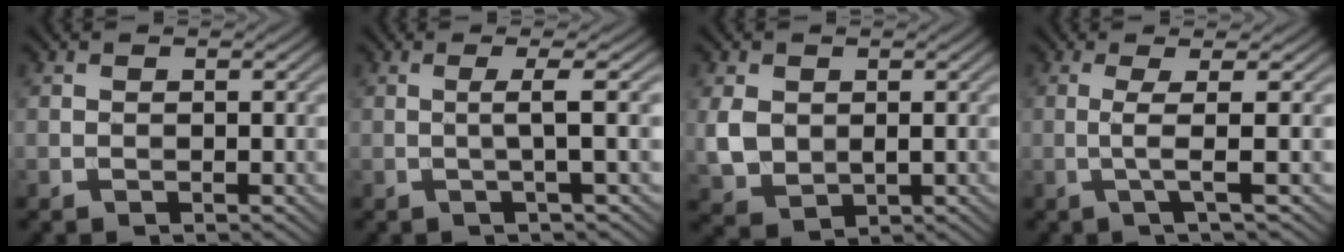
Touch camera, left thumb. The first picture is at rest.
{"total": 2.9, "force": [0.2, 0.0, 2.9], "torque": [-0.052, 0.009, -0.007]}
{"total": 4.7, "force": [0.5, 3.6, 3.1], "torque": [-0.083, -0.009, 0.018]}
{"total": 3.2, "force": [0.1, 0.2, 3.2], "torque": [-0.064, 0.004, -0.011]}